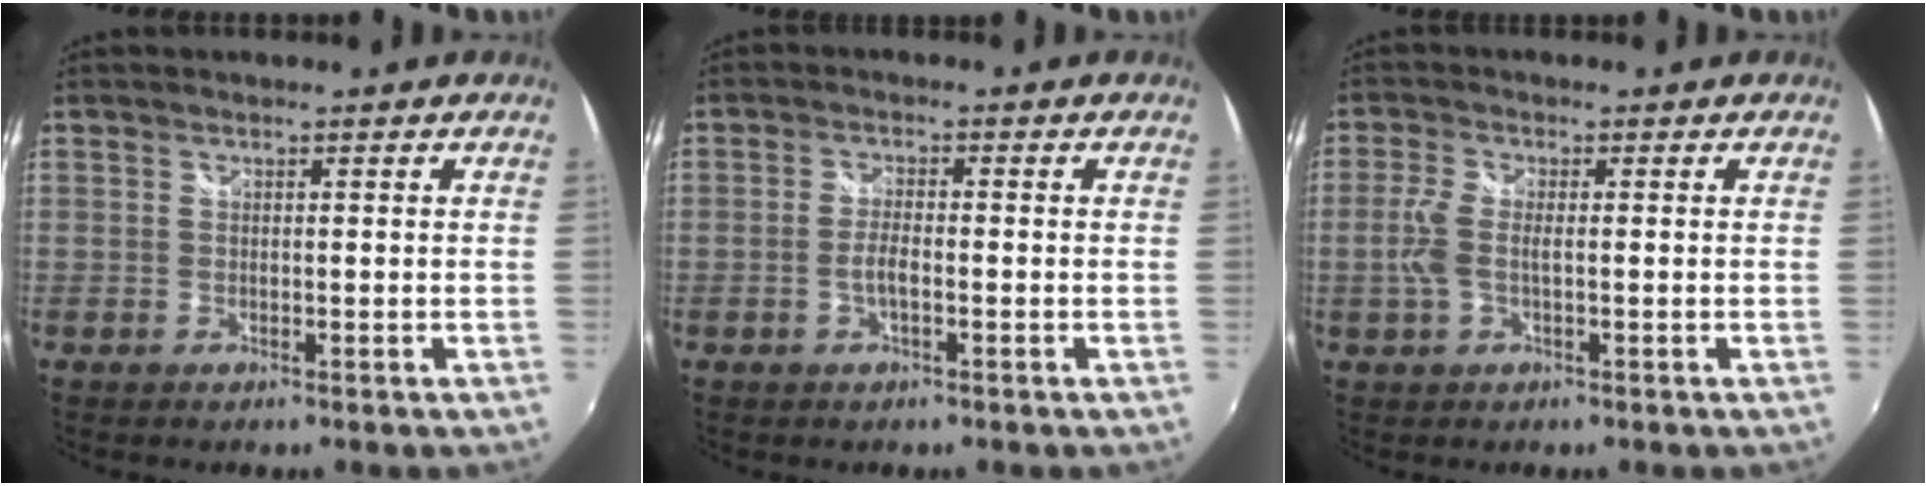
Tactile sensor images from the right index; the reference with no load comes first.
{"total": 2.7, "force": [-1.0, 0.8, 2.4], "torque": [-0.052, -0.001, -0.020]}
{"total": 4.7, "force": [-0.5, 1.9, 4.3], "torque": [-0.096, 0.000, -0.009]}